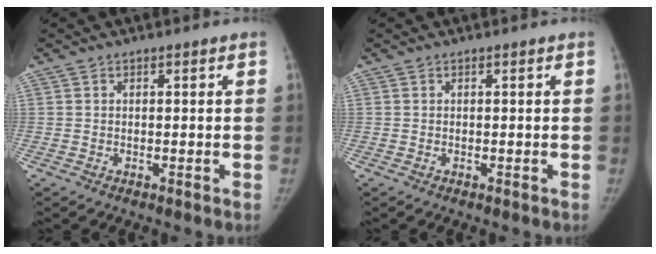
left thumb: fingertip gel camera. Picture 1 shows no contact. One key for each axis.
{"total": 0.0}